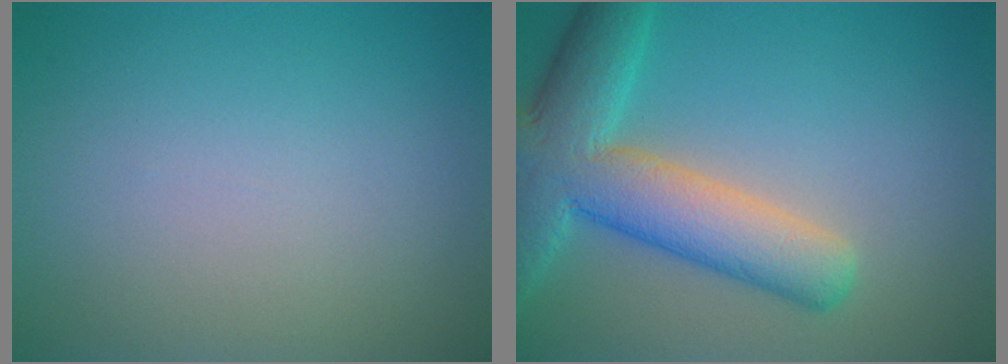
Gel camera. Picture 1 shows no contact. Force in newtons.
{"total": 8.5, "press": 8.5, "slide": 0.5}